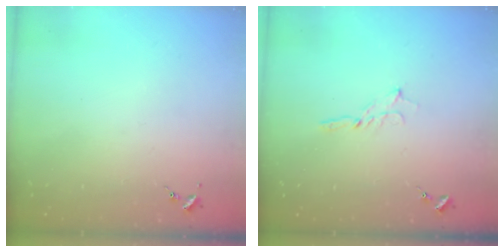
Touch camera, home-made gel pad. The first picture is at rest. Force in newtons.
{"total": 2.5, "press": 2.5, "slide": 0.2}